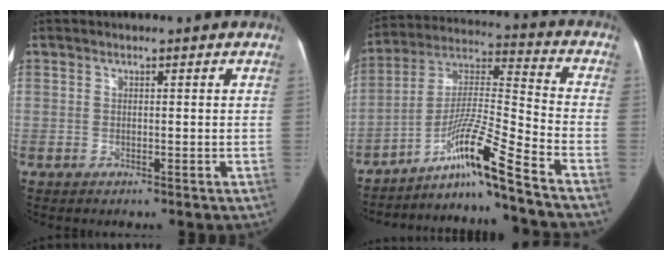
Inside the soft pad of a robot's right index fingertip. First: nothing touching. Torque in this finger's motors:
{"motor_torque": [1.43, -0.71, 0.22, 0.06]}